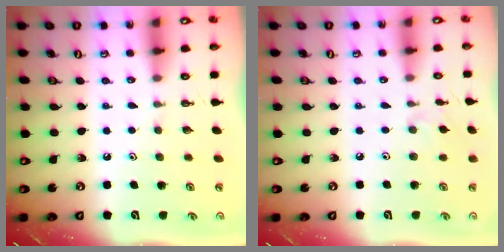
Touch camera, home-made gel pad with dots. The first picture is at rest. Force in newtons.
{"total": 2.9, "press": 2.8, "slide": 0.6}